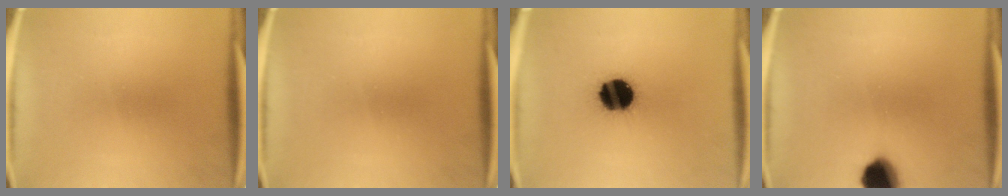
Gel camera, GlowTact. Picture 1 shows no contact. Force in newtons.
{"total": 0.0}
{"total": 15.4}
{"total": 9.6}